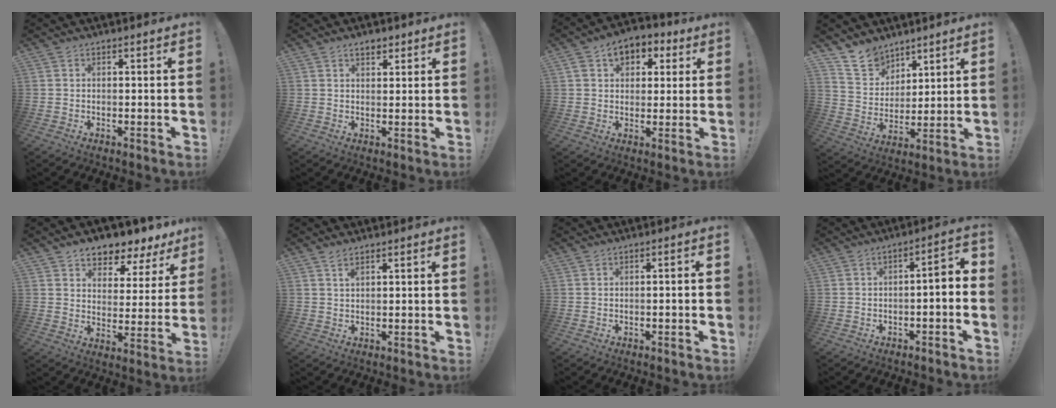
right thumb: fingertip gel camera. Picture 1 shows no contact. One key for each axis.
{"total": 2.9, "fx": 2.1, "fy": 1.5, "fz": 1.4, "tx": -0.012, "ty": -0.010, "tz": 0.034}
{"total": 8.2, "fx": 3.3, "fy": 6.1, "fz": 4.4, "tx": -0.064, "ty": -0.006, "tz": 0.062}
{"total": 11.7, "fx": 8.9, "fy": 7.1, "fz": 2.5, "tx": -0.051, "ty": -0.063, "tz": 0.177}
{"total": 6.6, "fx": 5.5, "fy": 3.3, "fz": 1.6, "tx": -0.017, "ty": -0.057, "tz": 0.100}
{"total": 1.9, "fx": 1.2, "fy": 0.6, "fz": 1.3, "tx": -0.029, "ty": 0.000, "tz": 0.022}
{"total": 1.7, "fx": -1.0, "fy": -0.3, "fz": 1.3, "tx": -0.021, "ty": 0.001, "tz": -0.018}
{"total": 3.8, "fx": -1.6, "fy": 0.0, "fz": 3.5, "tx": -0.053, "ty": -0.007, "tz": -0.031}